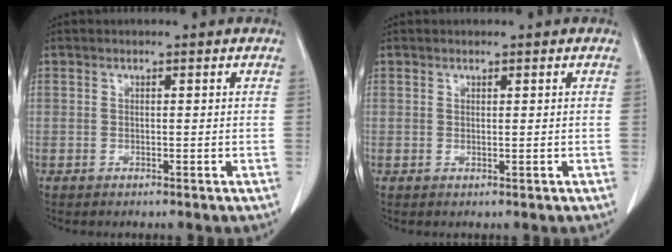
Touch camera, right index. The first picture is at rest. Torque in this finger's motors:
{"motor_torque": [-0.05, -0.01, 0.00, 0.00]}